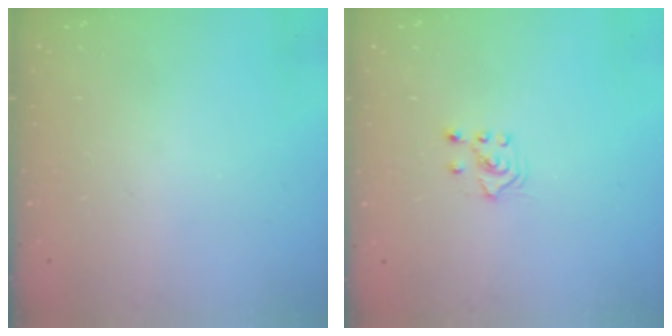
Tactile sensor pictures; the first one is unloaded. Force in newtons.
{"total": 3.1, "press": 3.0, "slide": 0.8}